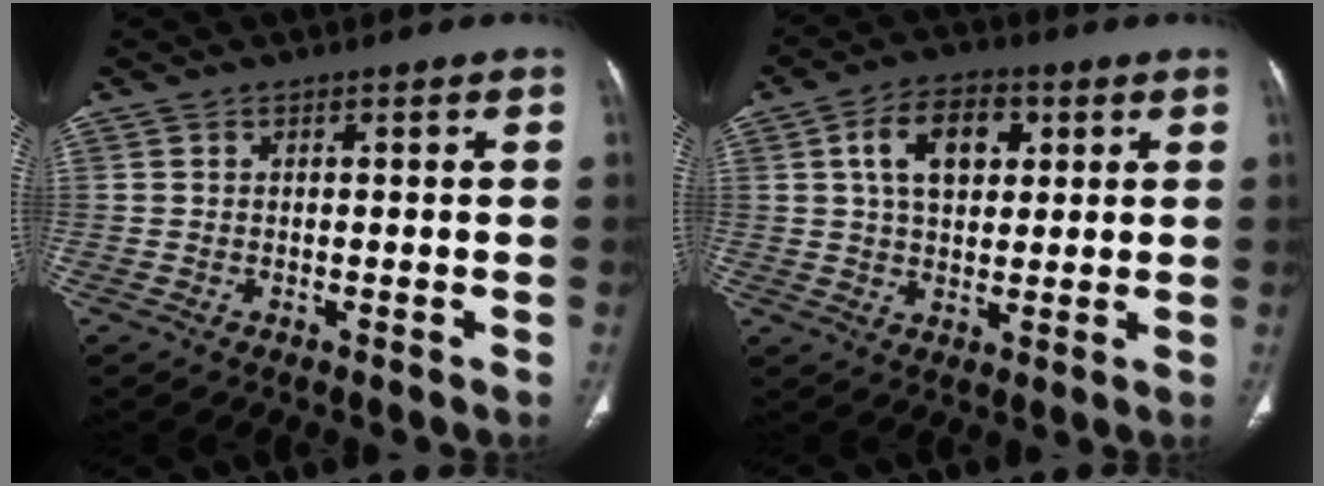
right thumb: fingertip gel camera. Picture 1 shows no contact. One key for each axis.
{"total": 10.6, "fx": 3.3, "fy": 6.7, "fz": 7.6, "tx": -0.104, "ty": 0.001, "tz": 0.052}